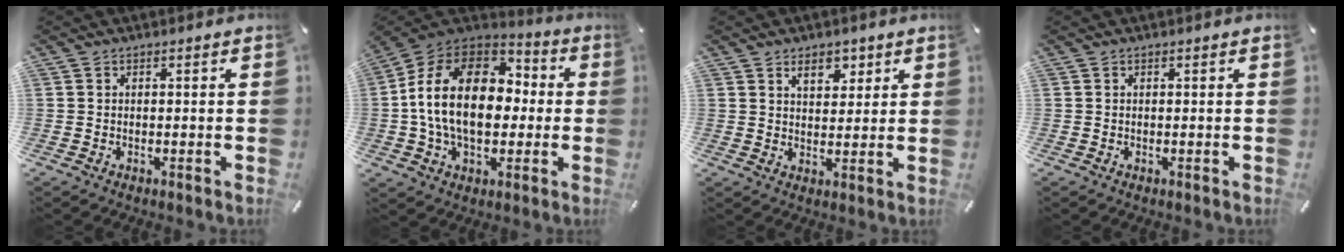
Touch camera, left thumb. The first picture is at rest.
{"total": 21.6, "force": [-0.2, 15.0, 15.6], "torque": [-0.306, 0.020, -0.004]}
{"total": 5.7, "force": [3.3, 3.6, 2.9], "torque": [-0.028, -0.007, 0.052]}
{"total": 0.0}